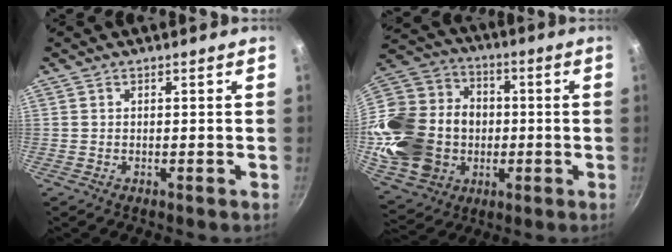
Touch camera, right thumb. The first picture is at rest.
{"total": 25.8, "force": [-2.4, 20.9, 15.0], "torque": [-0.285, 0.041, -0.021]}